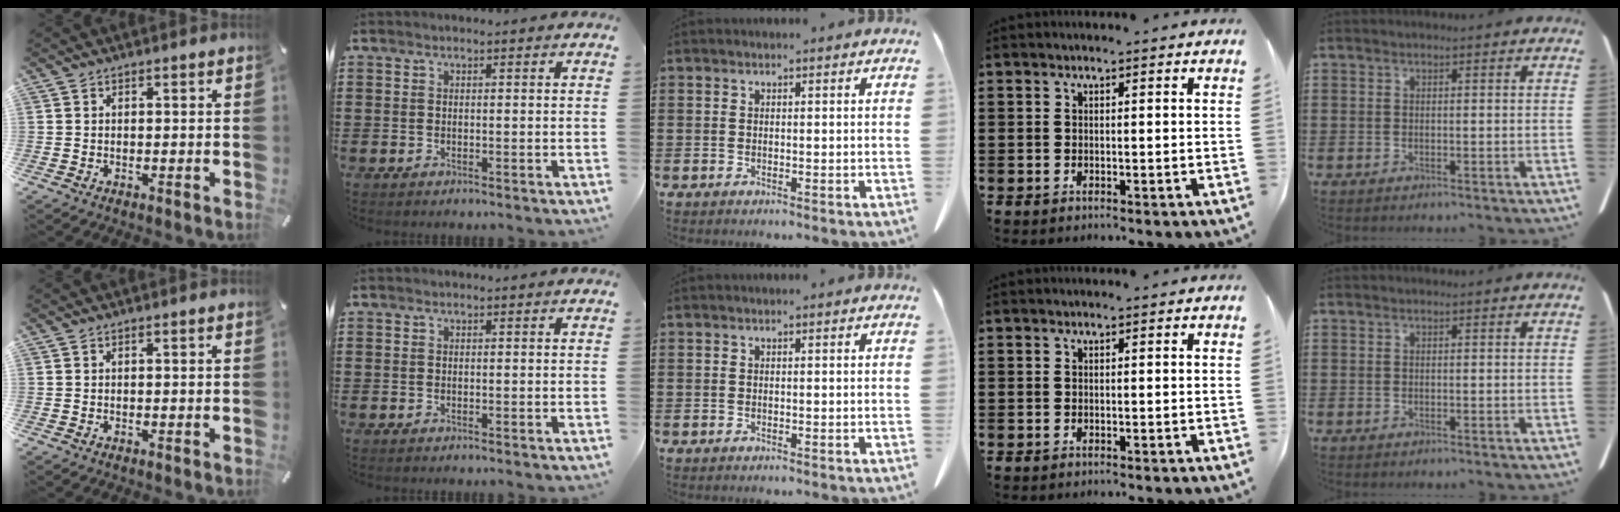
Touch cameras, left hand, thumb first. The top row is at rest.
{}